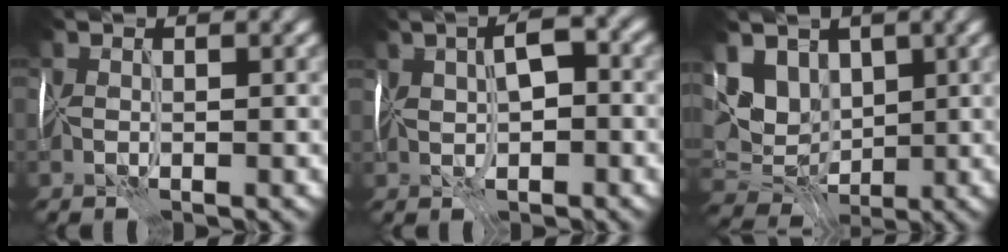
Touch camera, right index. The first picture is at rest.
{"total": 4.0, "force": [0.8, 1.9, 3.5], "torque": [-0.062, 0.007, 0.014]}
{"total": 7.1, "force": [2.7, 5.1, 4.1], "torque": [-0.080, 0.004, 0.047]}